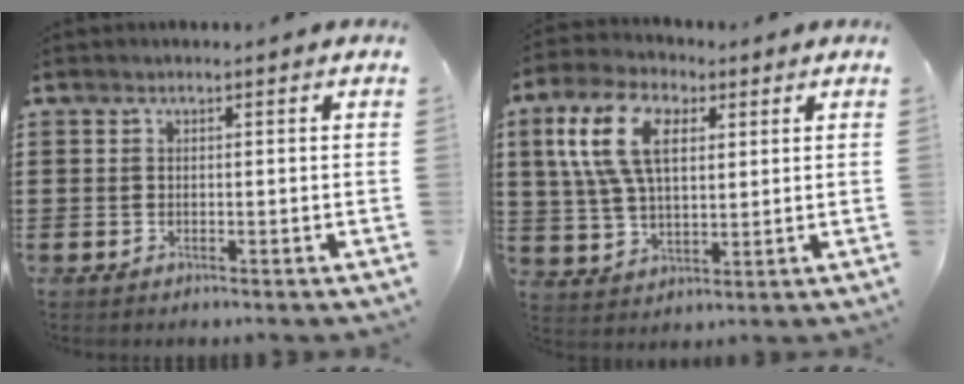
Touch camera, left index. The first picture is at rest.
{"total": 11.7, "force": [4.4, 6.4, 8.8], "torque": [-0.204, 0.015, 0.077]}